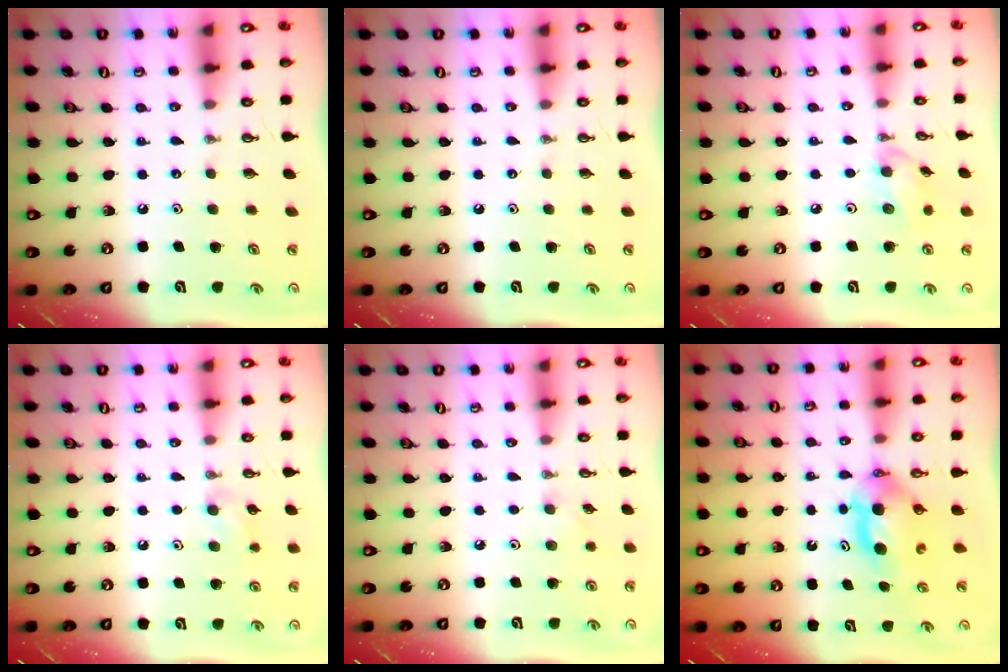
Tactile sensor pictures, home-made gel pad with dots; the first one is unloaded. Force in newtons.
{"total": 0.0}
{"total": 7.9, "press": 7.8, "slide": 1.2}
{"total": 8.2, "press": 7.4, "slide": 3.4}
{"total": 3.6, "press": 3.5, "slide": 0.9}
{"total": 7.4, "press": 5.7, "slide": 4.7}